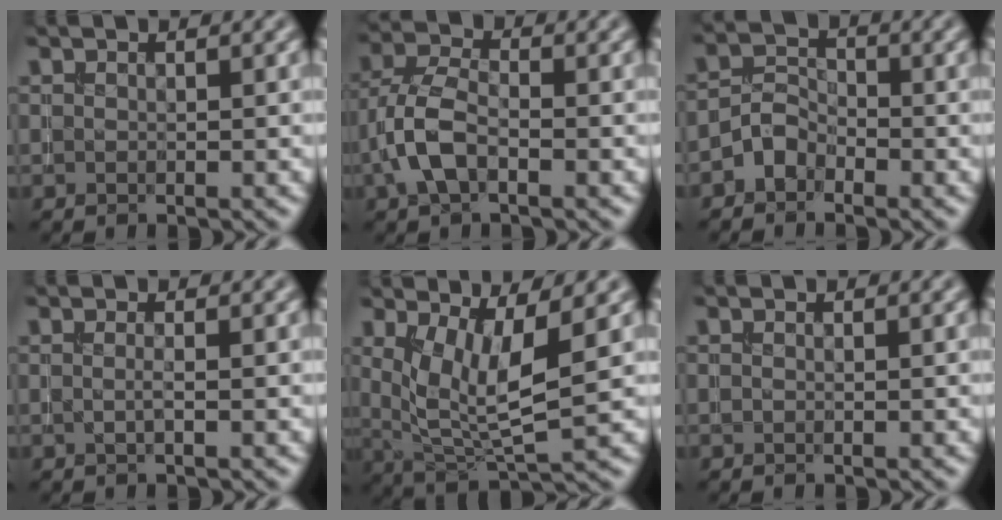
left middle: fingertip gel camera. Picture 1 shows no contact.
{"total": 4.4, "force": [-1.5, 2.3, 3.4], "torque": [-0.079, 0.008, -0.042]}
{"total": 2.3, "force": [-1.6, 1.5, 0.8], "torque": [-0.013, 0.013, -0.037]}
{"total": 0.9, "force": [-0.2, 0.2, 0.9], "torque": [-0.017, -0.005, -0.005]}
{"total": 6.0, "force": [1.7, 2.0, 5.4], "torque": [-0.111, -0.021, 0.040]}
{"total": 0.0}